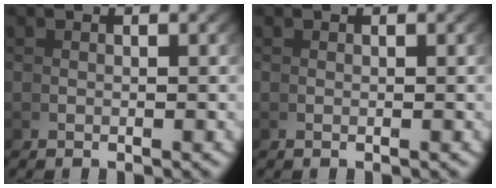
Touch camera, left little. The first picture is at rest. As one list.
[{"total": 0.0}]